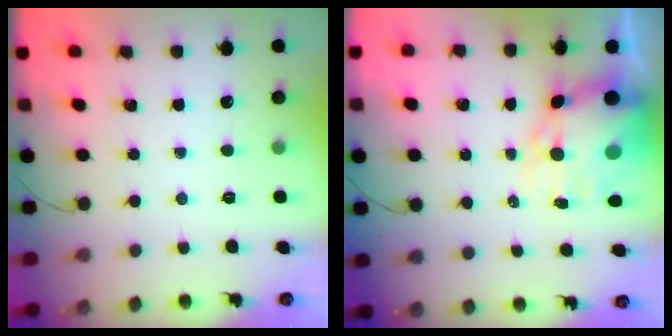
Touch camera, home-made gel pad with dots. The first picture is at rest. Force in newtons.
{"total": 12.6, "press": 12.2, "slide": 3.1}